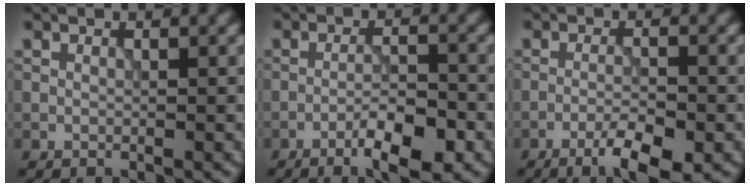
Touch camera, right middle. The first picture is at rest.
{"total": 5.0, "force": [-3.0, 1.0, 3.9], "torque": [-0.065, 0.006, -0.048]}
{"total": 4.2, "force": [-2.6, 0.7, 3.2], "torque": [-0.060, -0.001, -0.045]}